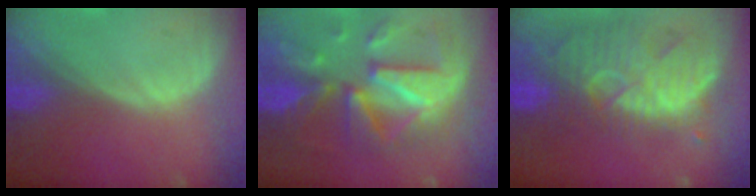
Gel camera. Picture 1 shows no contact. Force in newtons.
{"total": 12.4, "press": 12.4, "slide": 1.2}
{"total": 11.8, "press": 10.9, "slide": 4.4}